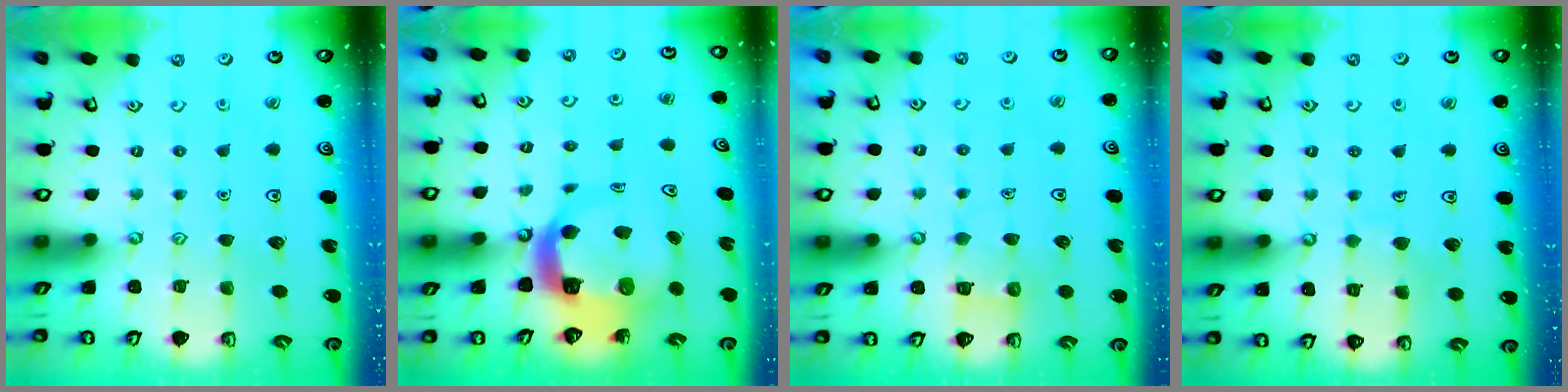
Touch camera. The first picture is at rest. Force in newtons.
{"total": 9.8, "press": 9.8, "slide": 1.1}
{"total": 5.2, "press": 5.2, "slide": 0.5}
{"total": 5.4, "press": 5.4, "slide": 0.5}